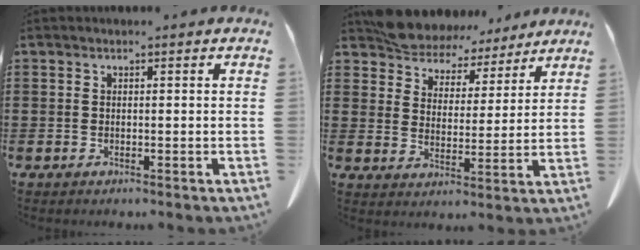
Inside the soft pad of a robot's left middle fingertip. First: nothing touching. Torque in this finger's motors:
{"motor_torque": [1.93, 0.21, 0.40, 0.05]}